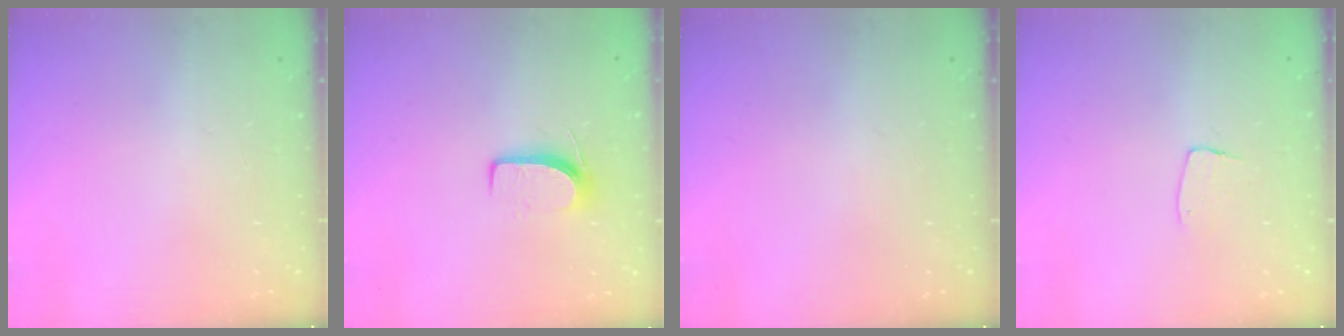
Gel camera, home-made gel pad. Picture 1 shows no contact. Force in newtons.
{"total": 7.0, "press": 7.0, "slide": 0.6}
{"total": 0.0}
{"total": 4.6, "press": 4.6, "slide": 0.3}